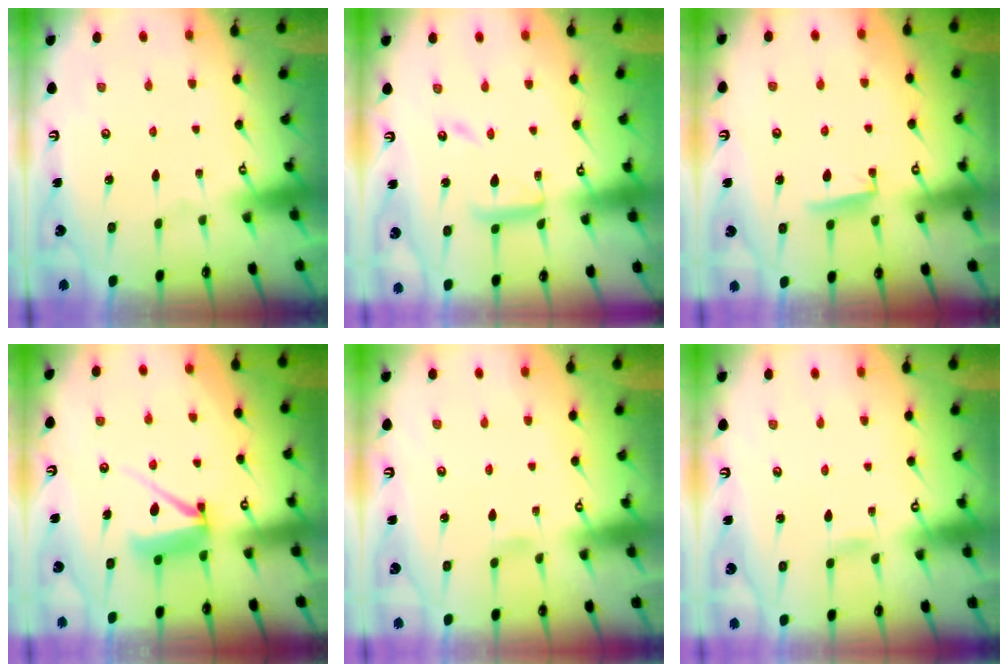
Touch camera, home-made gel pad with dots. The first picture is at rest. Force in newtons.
{"total": 13.1, "press": 13.1, "slide": 1.1}
{"total": 4.6, "press": 4.5, "slide": 0.6}
{"total": 8.2, "press": 8.1, "slide": 0.8}
{"total": 2.1, "press": 2.1, "slide": 0.2}
{"total": 1.0, "press": 1.0, "slide": 0.1}